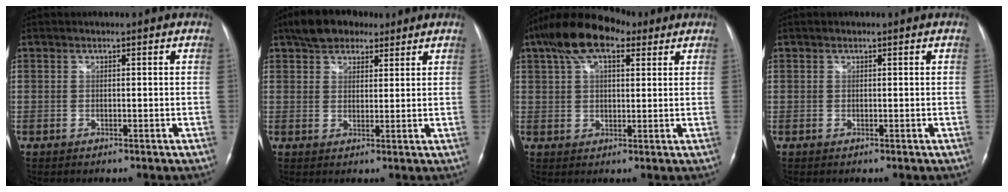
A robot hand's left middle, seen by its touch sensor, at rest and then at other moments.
{"total": 8.0, "force": [5.8, 4.1, 3.7], "torque": [-0.062, 0.019, 0.100]}
{"total": 11.3, "force": [6.7, 4.9, 7.7], "torque": [-0.146, 0.041, 0.120]}
{"total": 0.0}